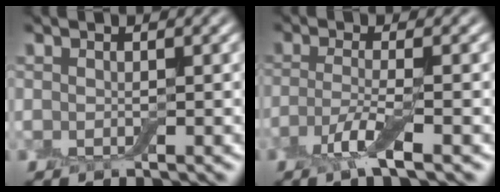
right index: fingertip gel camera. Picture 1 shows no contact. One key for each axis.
{"total": 3.2, "fx": -1.5, "fy": 0.5, "fz": 2.8, "tx": -0.059, "ty": -0.007, "tz": -0.038}